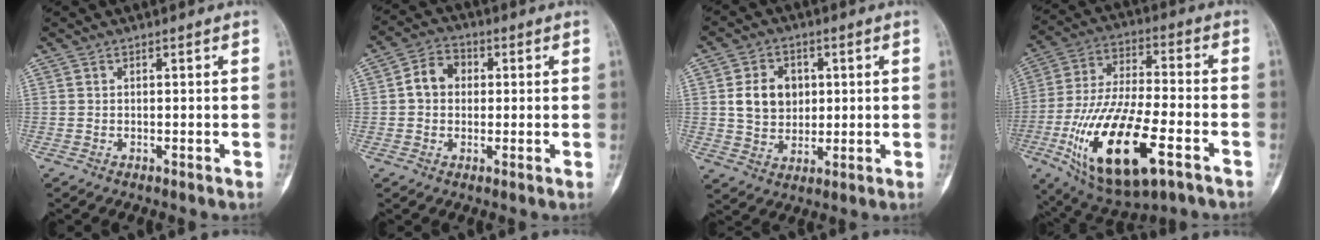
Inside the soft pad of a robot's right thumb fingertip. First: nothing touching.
{"total": 6.1, "force": [0.5, 5.0, 3.4], "torque": [-0.044, 0.016, 0.000]}
{"total": 9.9, "force": [1.6, 7.7, 6.1], "torque": [-0.077, -0.001, 0.031]}
{"total": 23.2, "force": [-9.1, 9.0, 19.4], "torque": [-0.390, 0.018, -0.147]}